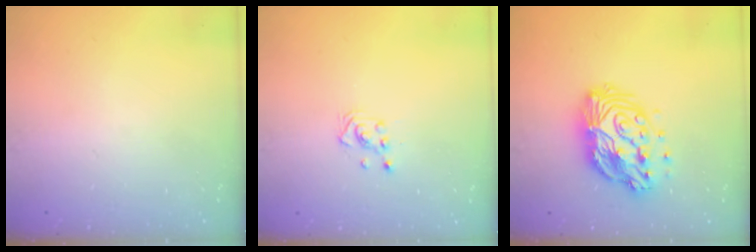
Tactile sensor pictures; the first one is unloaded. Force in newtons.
{"total": 2.8, "press": 2.8, "slide": 0.3}
{"total": 15.1, "press": 15.0, "slide": 1.2}